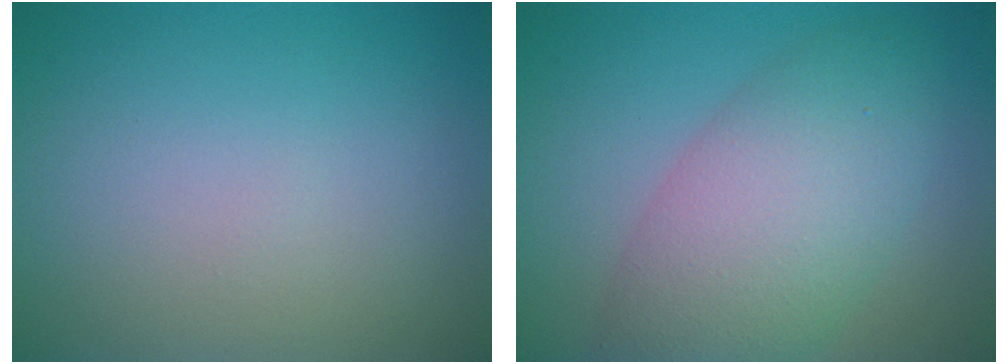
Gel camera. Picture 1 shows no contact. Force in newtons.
{"total": 7.4, "press": 7.4, "slide": 0.2}